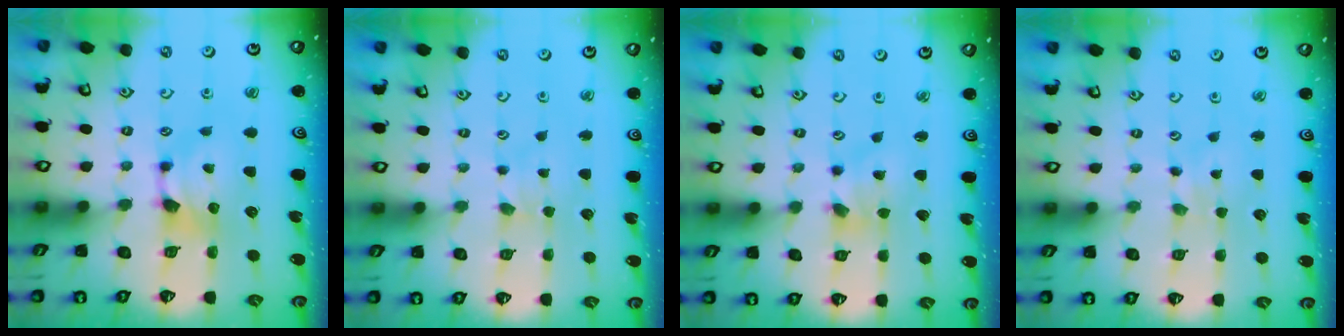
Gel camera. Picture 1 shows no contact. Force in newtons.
{"total": 2.3, "press": 2.3, "slide": 0.1}
{"total": 1.2, "press": 0.2, "slide": 1.1}
{"total": 2.7, "press": 2.6, "slide": 0.4}